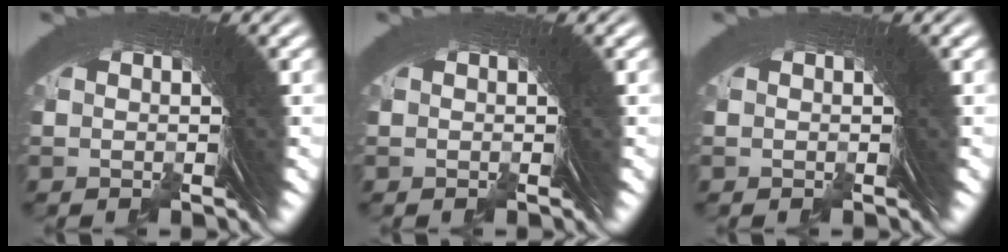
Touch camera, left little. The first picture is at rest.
{"total": 0.0}
{"total": 0.0}